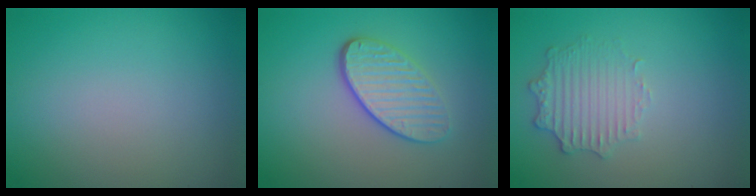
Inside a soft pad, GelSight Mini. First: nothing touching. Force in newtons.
{"total": 3.8, "press": 3.0, "slide": 2.4}
{"total": 2.6, "press": 2.5, "slide": 0.7}